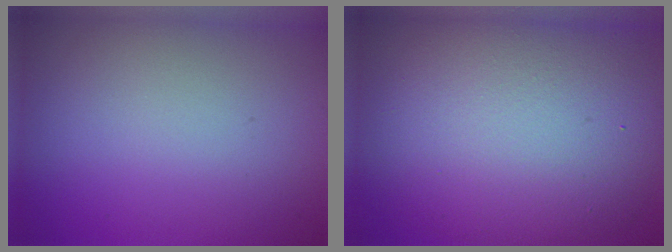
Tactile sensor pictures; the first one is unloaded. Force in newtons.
{"total": 12.6, "press": 12.6, "slide": 0.2}